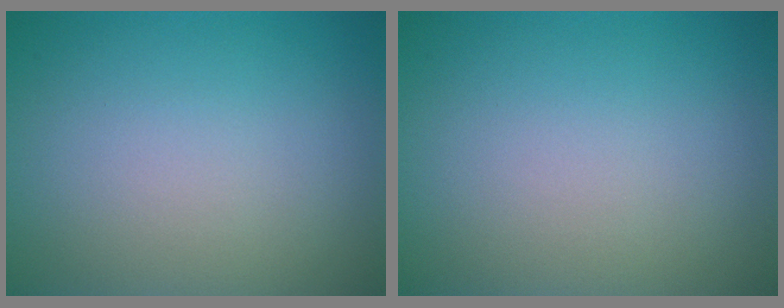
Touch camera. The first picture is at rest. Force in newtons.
{"total": 0.0}